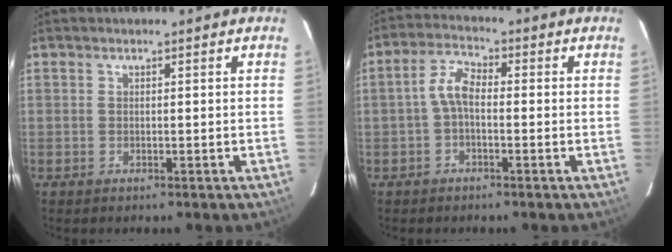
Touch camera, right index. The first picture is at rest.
{"total": 4.1, "force": [-1.0, 1.9, 3.5], "torque": [-0.078, 0.017, -0.023]}